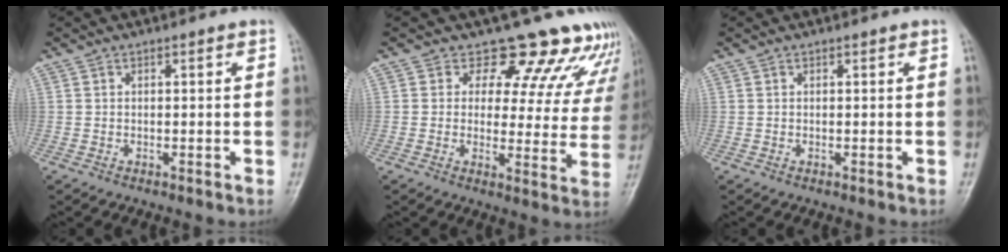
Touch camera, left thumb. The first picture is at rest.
{"total": 13.3, "force": [11.7, 5.6, 3.0], "torque": [0.014, -0.074, 0.116]}
{"total": 0.0}